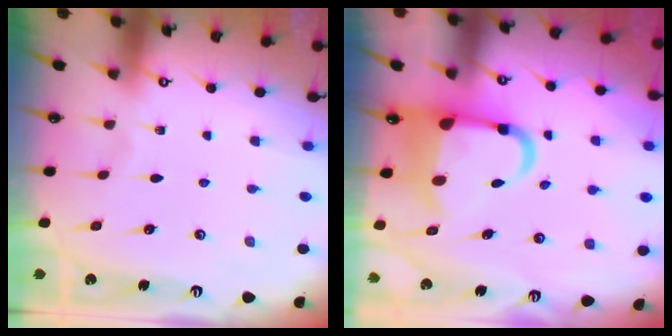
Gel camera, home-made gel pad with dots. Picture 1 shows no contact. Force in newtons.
{"total": 9.7, "press": 9.4, "slide": 2.3}